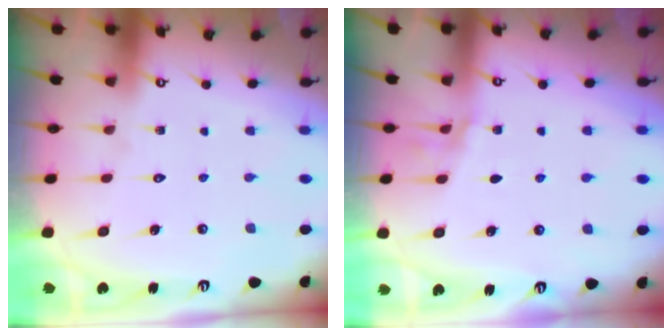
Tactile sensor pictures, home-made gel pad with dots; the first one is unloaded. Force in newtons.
{"total": 3.0, "press": 3.0, "slide": 0.4}